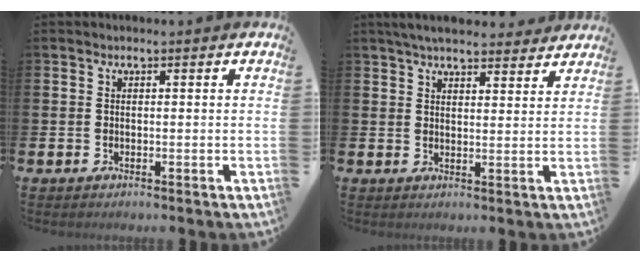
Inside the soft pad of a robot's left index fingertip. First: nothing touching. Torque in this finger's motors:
{"motor_torque": [1.05, -1.09, 0.70, 0.20]}